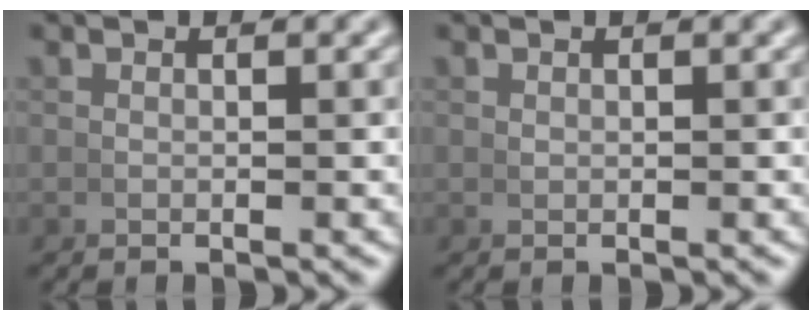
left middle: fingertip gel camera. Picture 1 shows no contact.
{"total": 0.0}